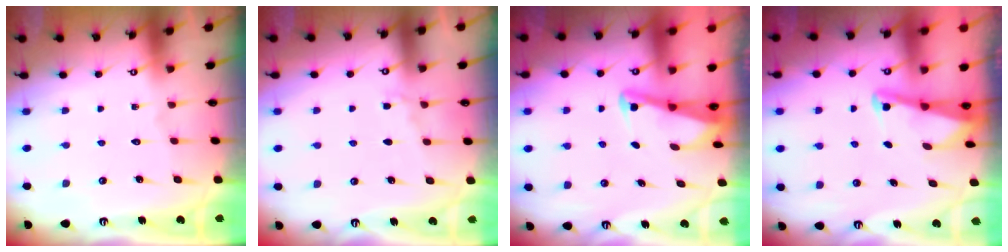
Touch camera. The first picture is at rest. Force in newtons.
{"total": 3.7, "press": 3.7, "slide": 0.5}
{"total": 2.9, "press": 2.9, "slide": 0.4}
{"total": 2.2, "press": 2.2, "slide": 0.3}